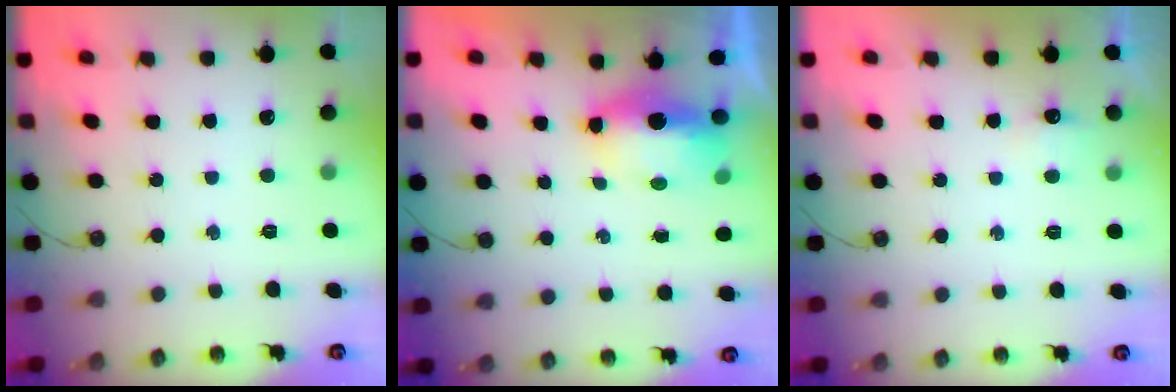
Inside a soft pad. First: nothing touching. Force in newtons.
{"total": 7.0, "press": 6.8, "slide": 1.8}
{"total": 4.6, "press": 4.5, "slide": 0.7}